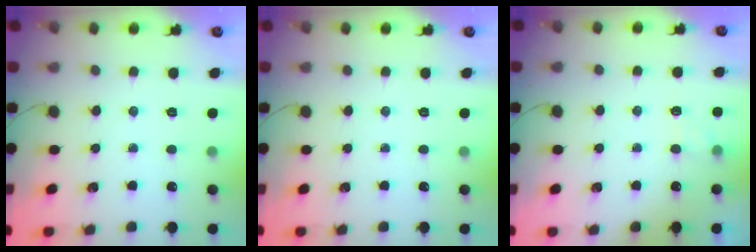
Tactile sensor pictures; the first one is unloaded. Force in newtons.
{"total": 0.0}
{"total": 2.4, "press": 1.9, "slide": 1.4}